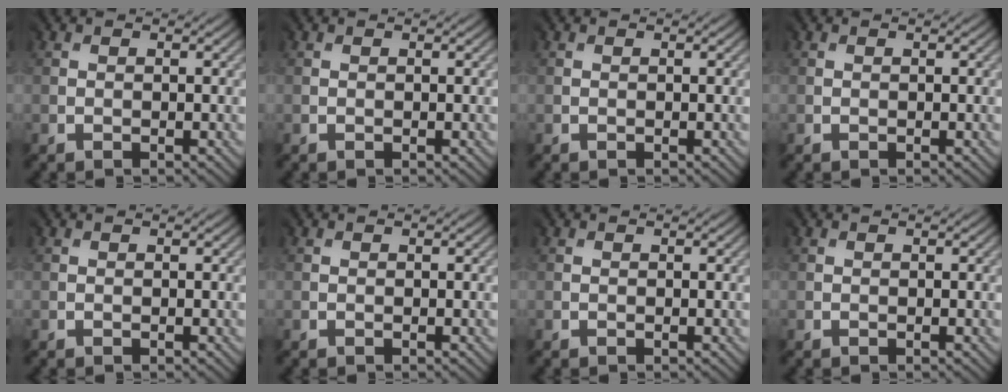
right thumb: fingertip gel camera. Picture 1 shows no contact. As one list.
[{"total": 0.0}, {"total": 0.0}, {"total": 0.0}, {"total": 0.0}, {"total": 0.0}, {"total": 0.0}, {"total": 0.0}]